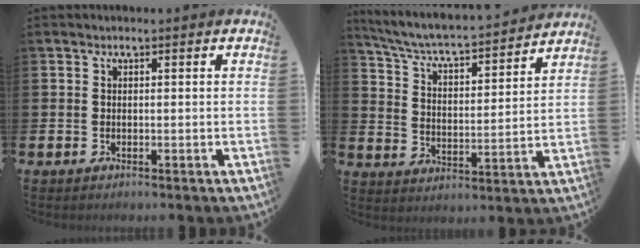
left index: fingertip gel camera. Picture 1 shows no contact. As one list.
[{"total": 6.0, "force": [5.6, 0.6, 1.9], "torque": [-0.067, -0.049, 0.090]}]